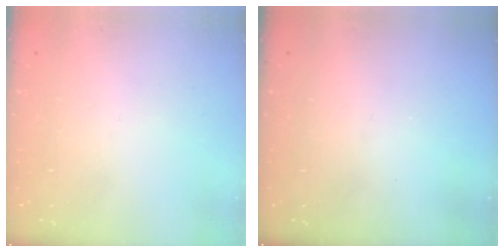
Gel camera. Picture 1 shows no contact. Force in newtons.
{"total": 0.0}